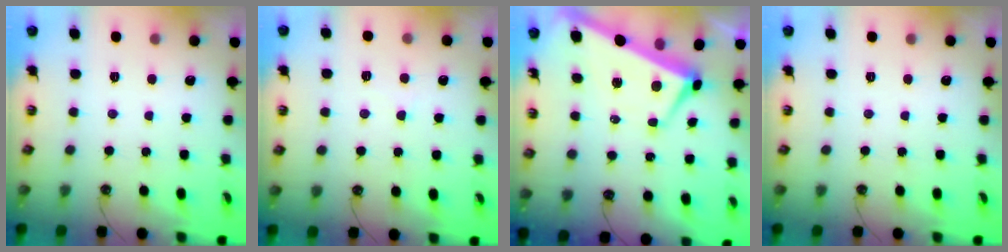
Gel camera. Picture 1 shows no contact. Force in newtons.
{"total": 5.2, "press": 5.2, "slide": 0.5}
{"total": 0.8, "press": 0.2, "slide": 0.8}
{"total": 0.0}